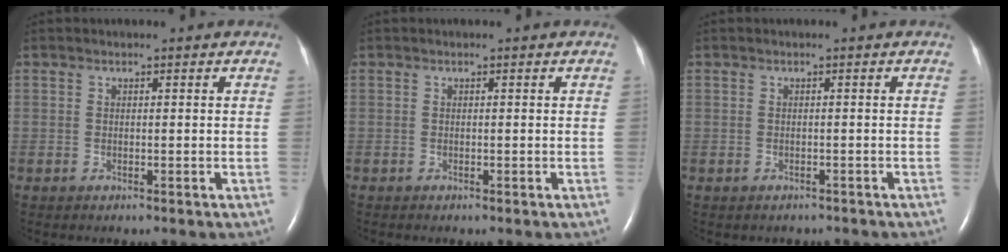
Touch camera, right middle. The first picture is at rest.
{"total": 0.0}
{"total": 2.1, "force": [-1.8, 1.0, 0.3], "torque": [-0.011, -0.001, -0.019]}